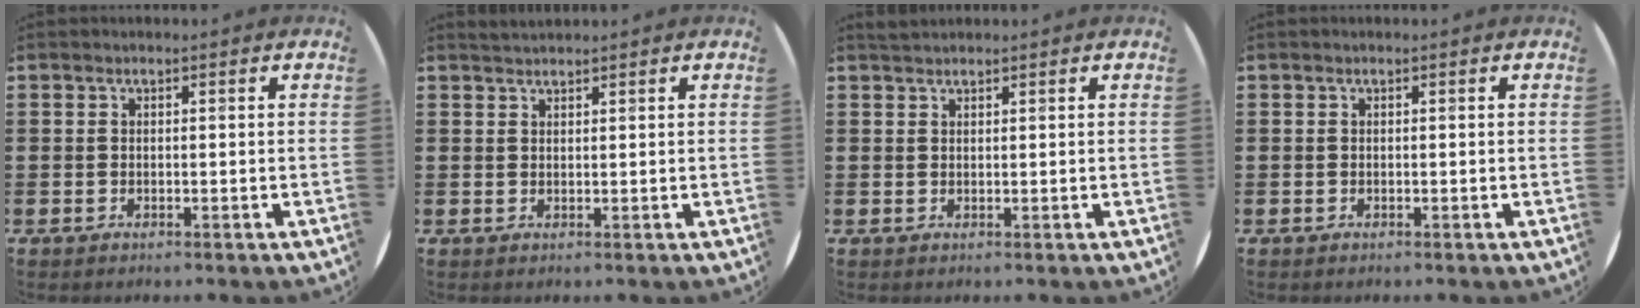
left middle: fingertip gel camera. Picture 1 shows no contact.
{"total": 1.1, "force": [1.1, 0.0, 0.1], "torque": [-0.003, 0.000, 0.022]}
{"total": 1.1, "force": [1.1, 0.2, 0.1], "torque": [-0.004, 0.002, 0.021]}
{"total": 0.0}